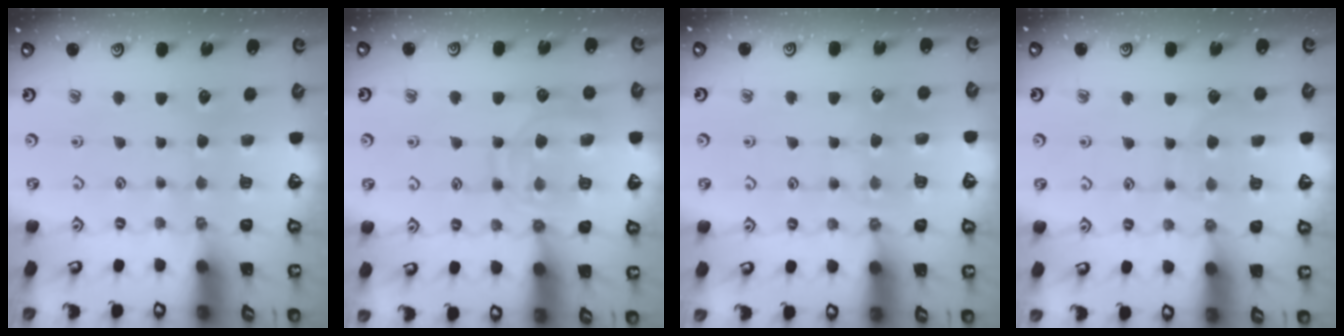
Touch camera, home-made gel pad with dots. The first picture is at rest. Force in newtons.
{"total": 13.6, "press": 13.5, "slide": 1.2}
{"total": 5.5, "press": 5.5, "slide": 0.9}
{"total": 6.3, "press": 6.3, "slide": 0.6}